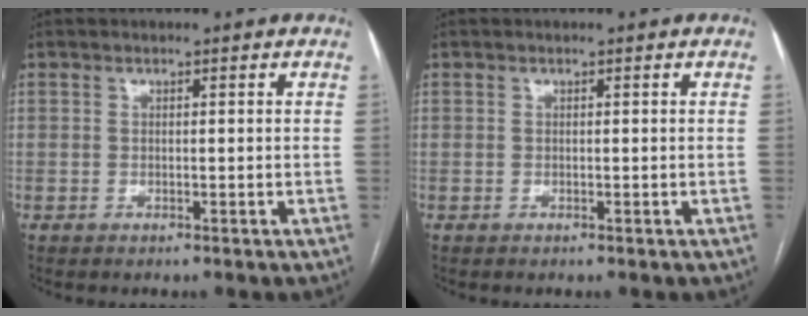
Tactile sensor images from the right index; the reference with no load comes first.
{"total": 0.0}